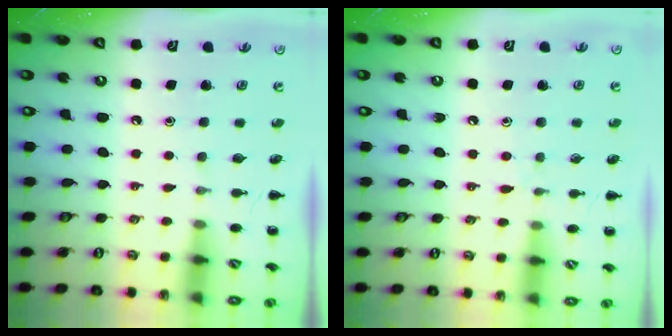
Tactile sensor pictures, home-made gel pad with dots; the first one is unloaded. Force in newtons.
{"total": 3.9, "press": 3.4, "slide": 1.9}